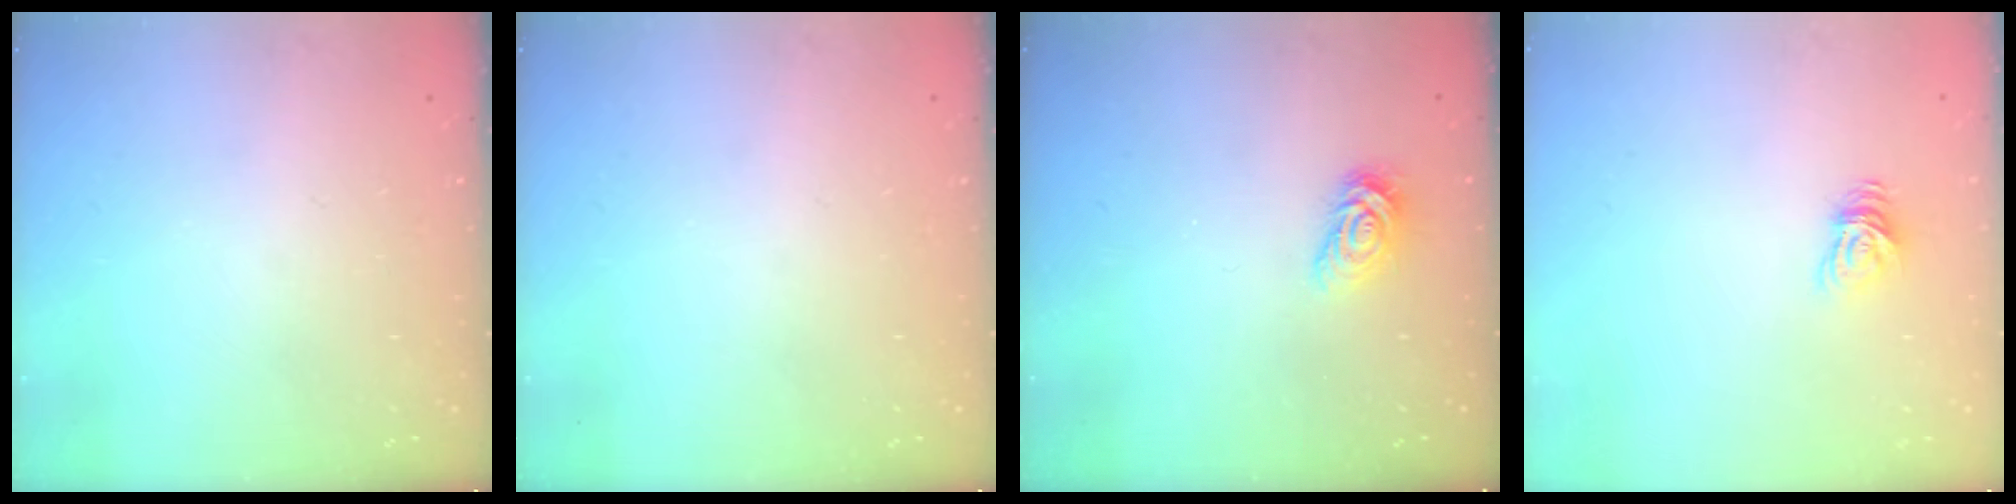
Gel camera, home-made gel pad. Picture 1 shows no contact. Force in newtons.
{"total": 0.0}
{"total": 5.2, "press": 5.2, "slide": 0.1}
{"total": 6.2, "press": 6.1, "slide": 0.6}